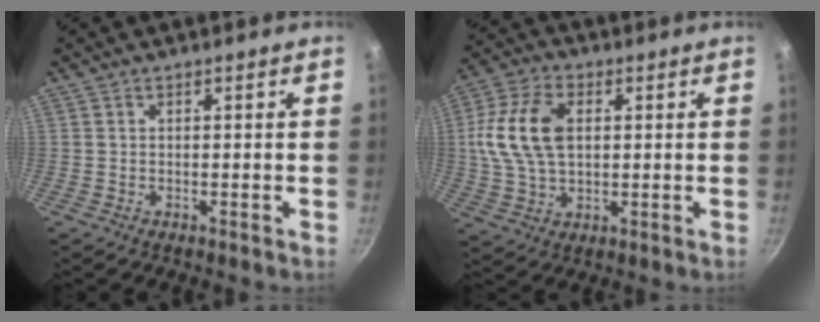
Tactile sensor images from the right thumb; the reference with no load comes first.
{"total": 13.6, "force": [2.0, 8.5, 10.4], "torque": [-0.193, 0.009, 0.031]}